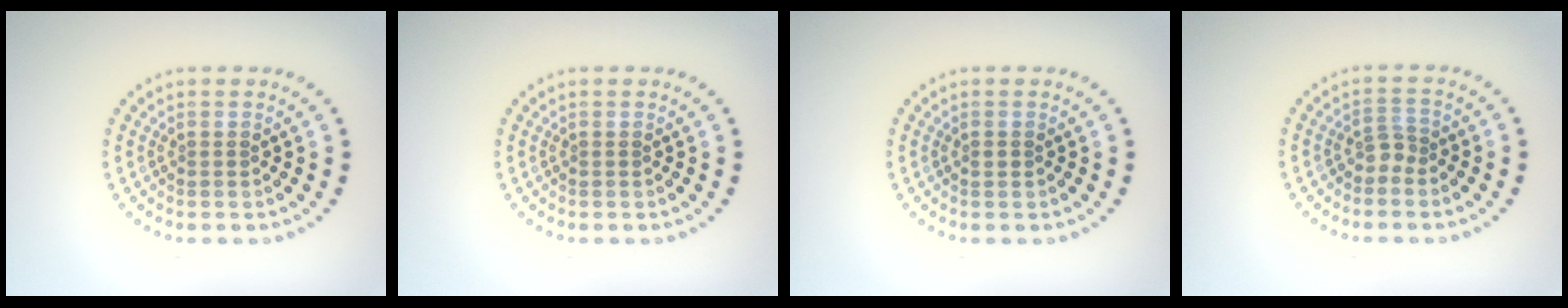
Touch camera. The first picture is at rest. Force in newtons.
{"total": 0.0}
{"total": 0.5, "press": 0.5, "slide": 0.1}
{"total": 1.4, "press": 1.0, "slide": 0.9}